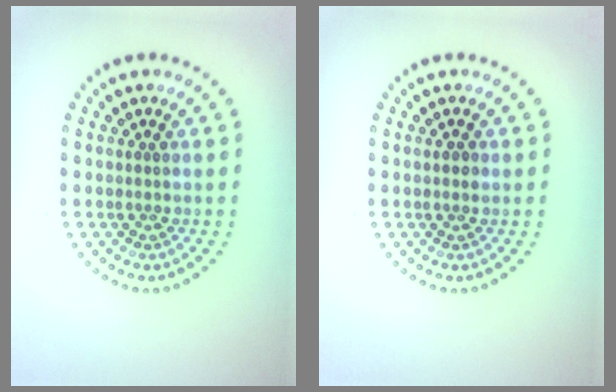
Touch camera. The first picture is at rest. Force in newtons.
{"total": 0.7, "press": 0.7, "slide": 0.1}